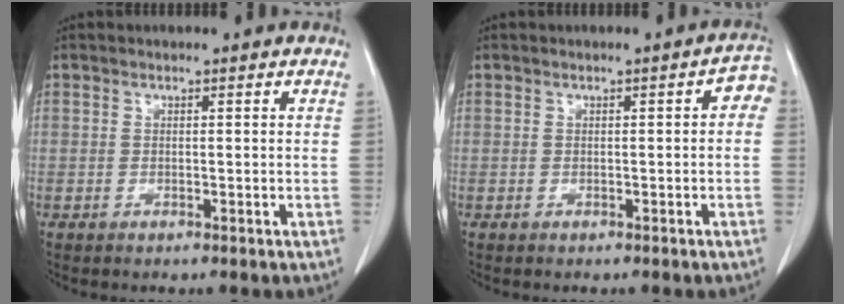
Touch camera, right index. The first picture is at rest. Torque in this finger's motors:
{"motor_torque": [0.29, -0.13, 0.09, 0.01]}